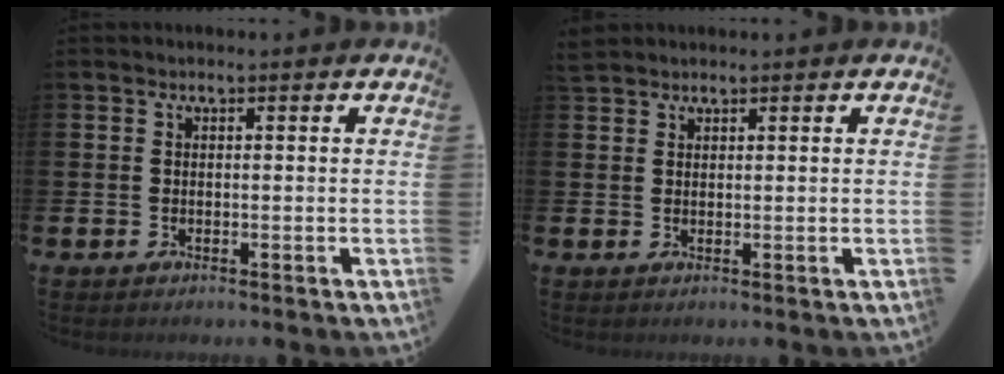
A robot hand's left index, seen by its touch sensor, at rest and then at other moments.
{"total": 1.6, "force": [1.5, 0.5, 0.0], "torque": [0.009, -0.001, 0.027]}